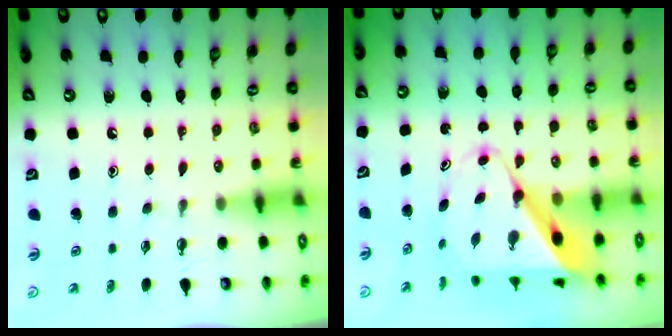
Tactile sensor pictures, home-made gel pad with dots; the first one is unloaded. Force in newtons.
{"total": 11.5, "press": 11.5, "slide": 0.7}